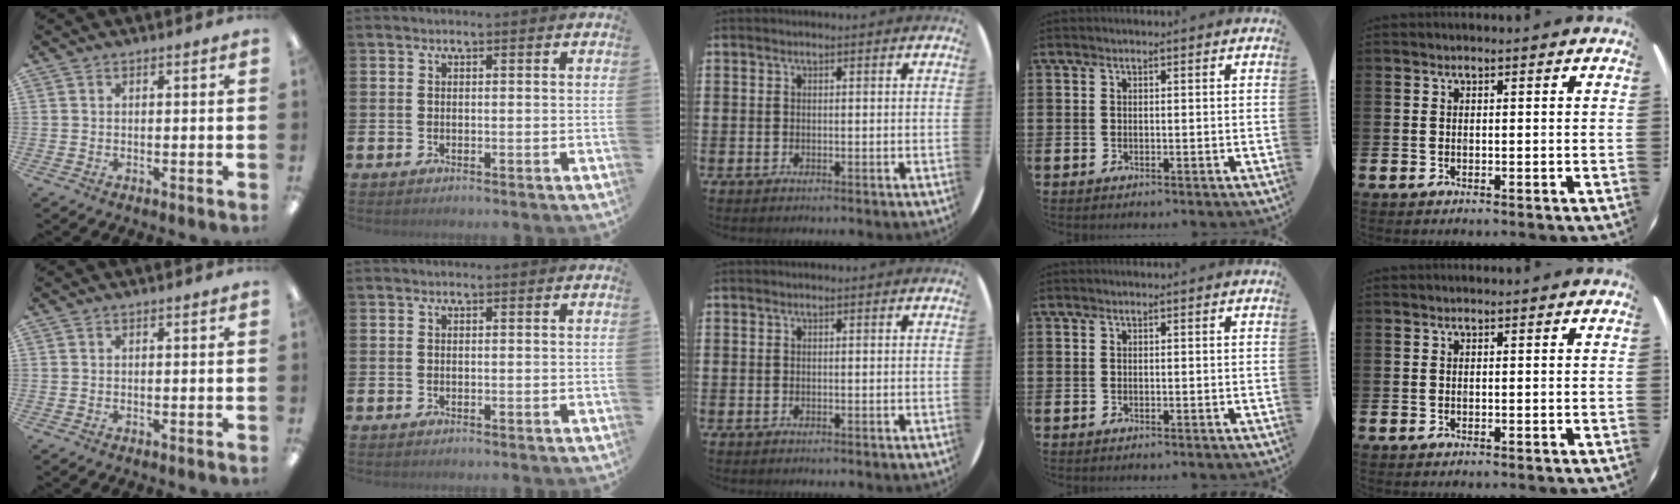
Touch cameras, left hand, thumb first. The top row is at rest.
{}